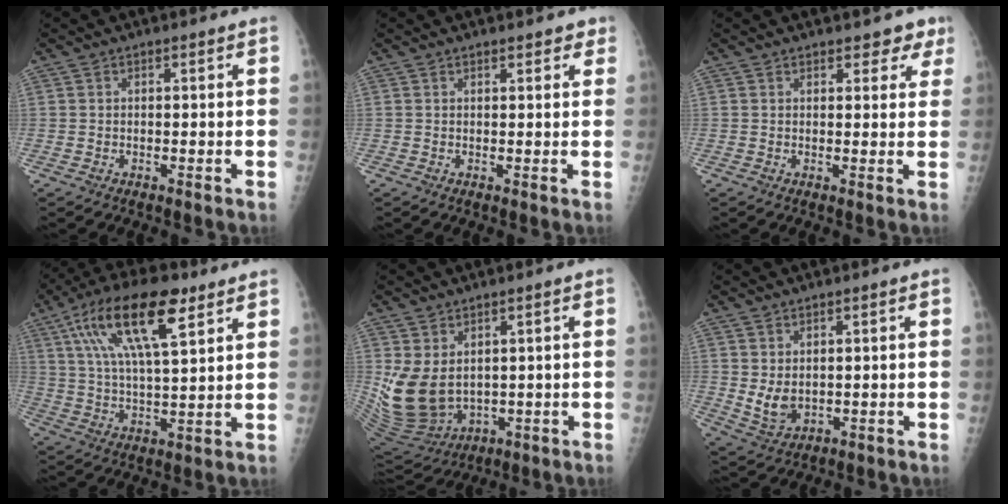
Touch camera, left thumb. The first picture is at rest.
{"total": 2.5, "force": [1.8, 1.2, 1.1], "torque": [0.009, -0.005, 0.017]}
{"total": 4.1, "force": [3.2, 2.2, 1.3], "torque": [0.019, -0.015, 0.033]}
{"total": 18.0, "force": [8.8, 6.3, 14.4], "torque": [-0.249, -0.010, 0.156]}
{"total": 12.4, "force": [1.9, 9.1, 8.2], "torque": [-0.154, -0.018, 0.070]}
{"total": 5.4, "force": [0.8, 3.7, 3.8], "torque": [-0.060, -0.014, 0.029]}